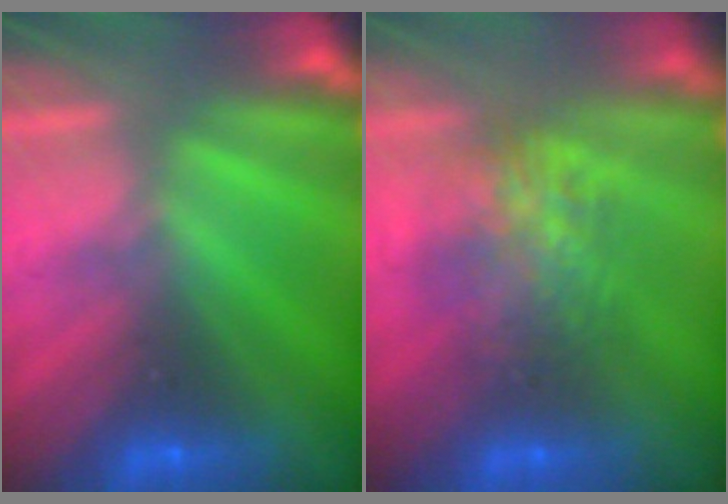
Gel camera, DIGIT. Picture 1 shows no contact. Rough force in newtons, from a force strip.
{"total": 7.3}